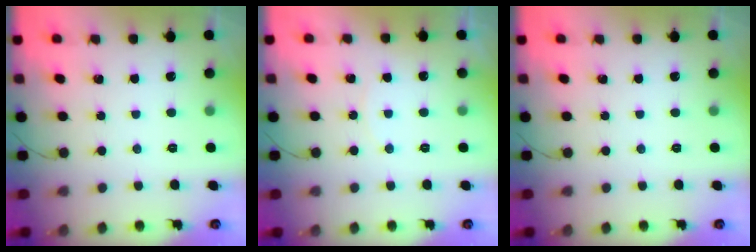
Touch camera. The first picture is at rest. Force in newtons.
{"total": 2.2, "press": 2.1, "slide": 0.4}
{"total": 0.0}